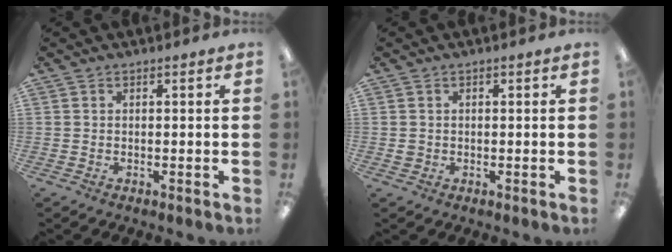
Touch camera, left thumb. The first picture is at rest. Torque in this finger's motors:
{"motor_torque": [-0.37, 0.27, 0.32, -0.21, 0.00]}